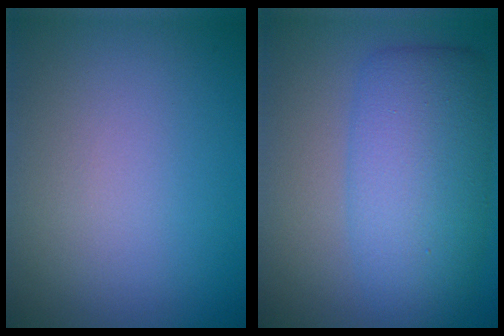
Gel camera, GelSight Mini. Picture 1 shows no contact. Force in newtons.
{"total": 7.1, "press": 7.1, "slide": 0.2}